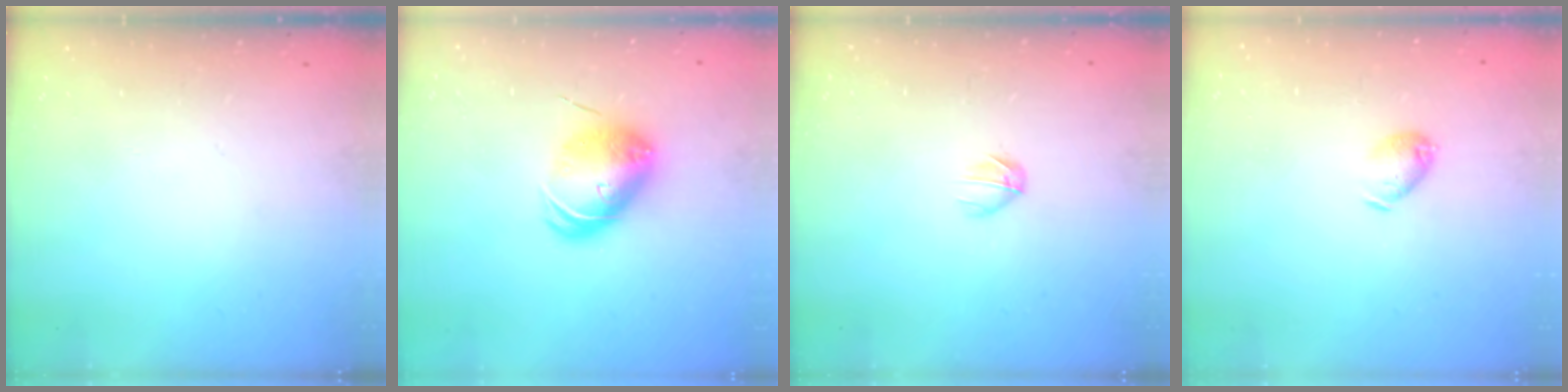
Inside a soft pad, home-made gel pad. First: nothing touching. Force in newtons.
{"total": 8.7, "press": 8.6, "slide": 1.1}
{"total": 3.6, "press": 3.4, "slide": 1.0}
{"total": 6.1, "press": 6.1, "slide": 0.5}